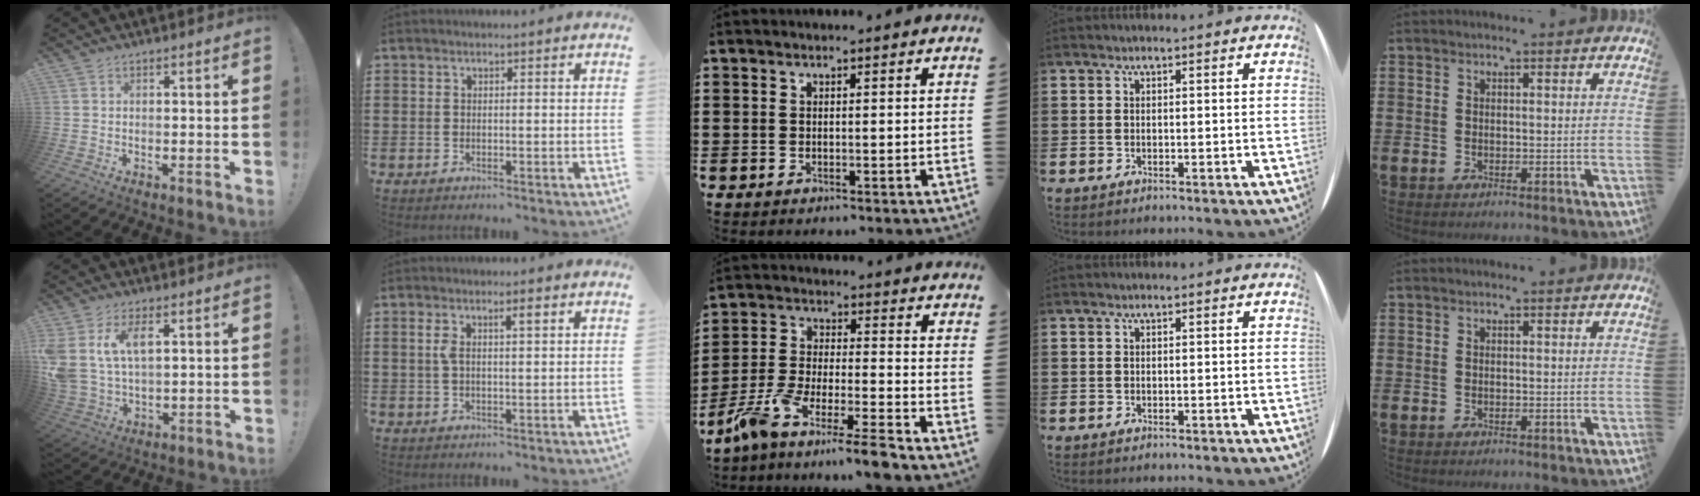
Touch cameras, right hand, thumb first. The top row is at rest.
{"thumb": {"total": 10.4, "force": [4.6, 5.9, 7.3], "torque": [-0.149, -0.008, 0.086]}, "index": {"total": 3.3, "force": [1.1, 0.8, 3.0], "torque": [-0.053, 0.003, 0.014]}, "middle": {"total": 8.3, "force": [-7.6, -0.7, 3.2], "torque": [-0.071, -0.008, -0.155]}}